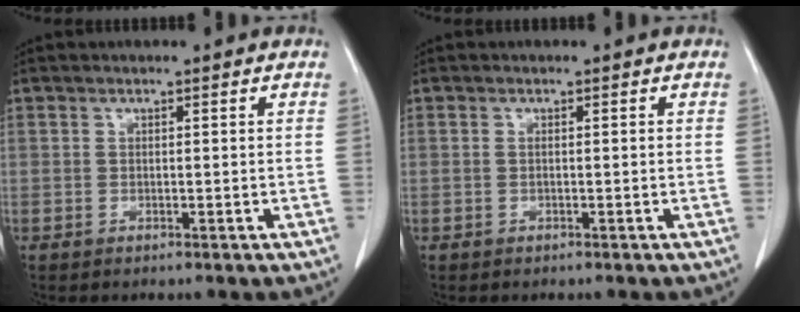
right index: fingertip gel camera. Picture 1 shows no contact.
{"total": 0.5, "force": [-0.1, 0.1, 0.5], "torque": [-0.010, 0.000, 0.000]}